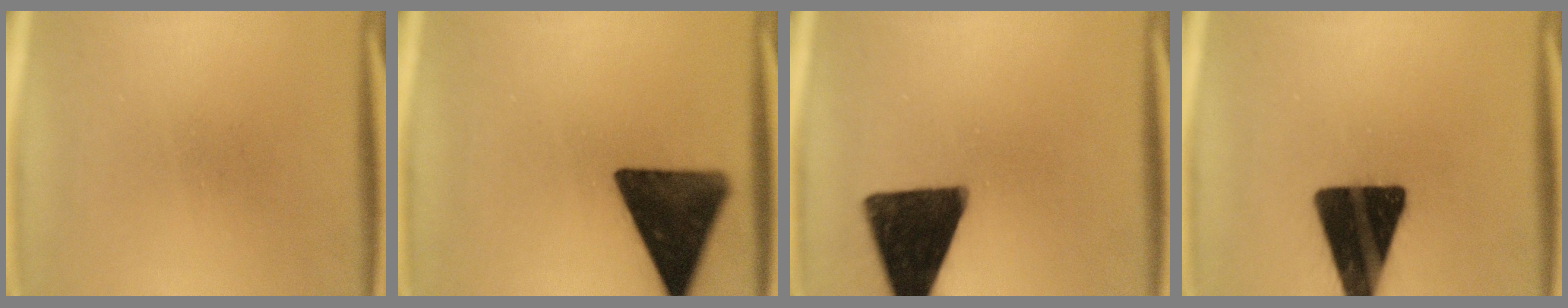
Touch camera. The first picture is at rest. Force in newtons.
{"total": 14.9}
{"total": 16.5}
{"total": 19.6}